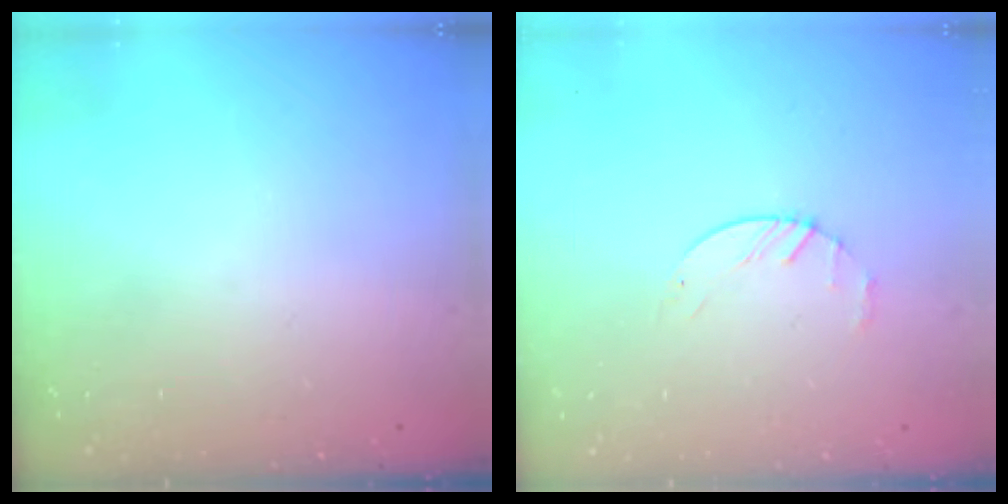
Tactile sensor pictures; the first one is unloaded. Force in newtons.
{"total": 2.2, "press": 2.2, "slide": 0.3}